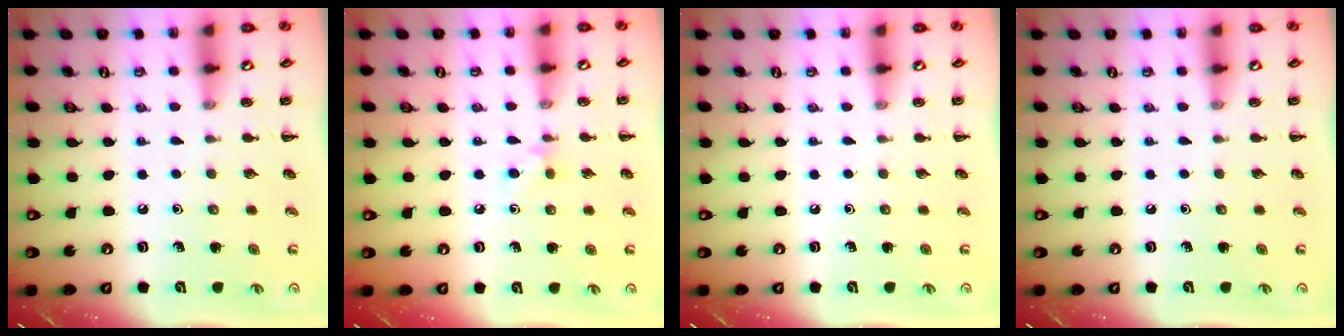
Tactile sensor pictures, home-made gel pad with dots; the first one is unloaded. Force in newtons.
{"total": 4.8, "press": 4.5, "slide": 1.7}
{"total": 0.0}
{"total": 0.0}